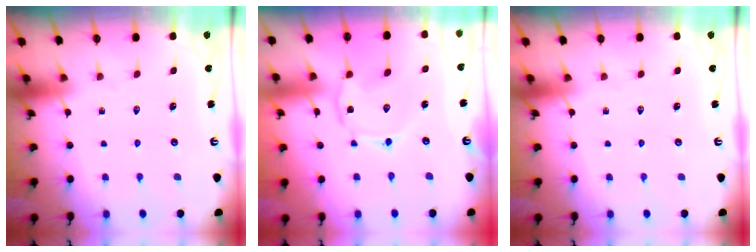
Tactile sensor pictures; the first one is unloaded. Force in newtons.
{"total": 1.7, "press": 1.7, "slide": 0.4}
{"total": 0.0}